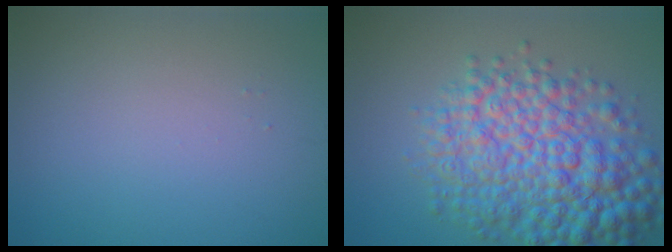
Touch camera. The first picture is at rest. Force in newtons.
{"total": 9.8, "press": 9.8, "slide": 0.2}